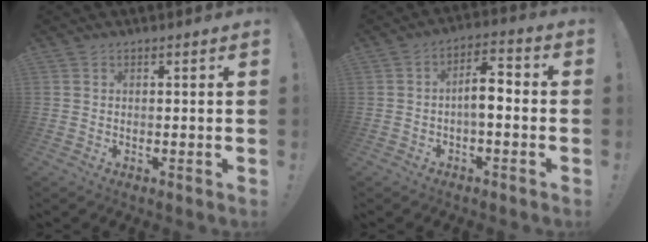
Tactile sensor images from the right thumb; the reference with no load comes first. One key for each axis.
{"total": 7.7, "fx": -1.2, "fy": 3.2, "fz": 6.9, "tx": -0.119, "ty": 0.010, "tz": -0.022}